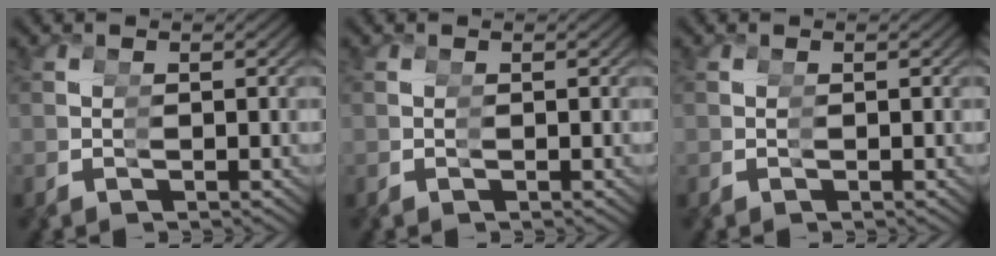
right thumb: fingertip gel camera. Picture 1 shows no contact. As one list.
[{"total": 0.0}, {"total": 0.0}]